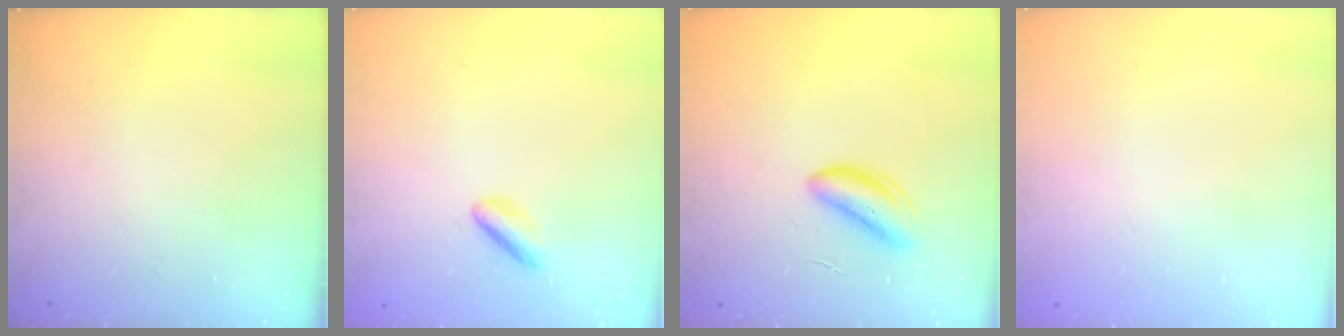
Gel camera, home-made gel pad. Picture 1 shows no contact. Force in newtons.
{"total": 2.6, "press": 2.3, "slide": 1.2}
{"total": 5.8, "press": 5.7, "slide": 1.1}
{"total": 2.2, "press": 2.2, "slide": 0.1}